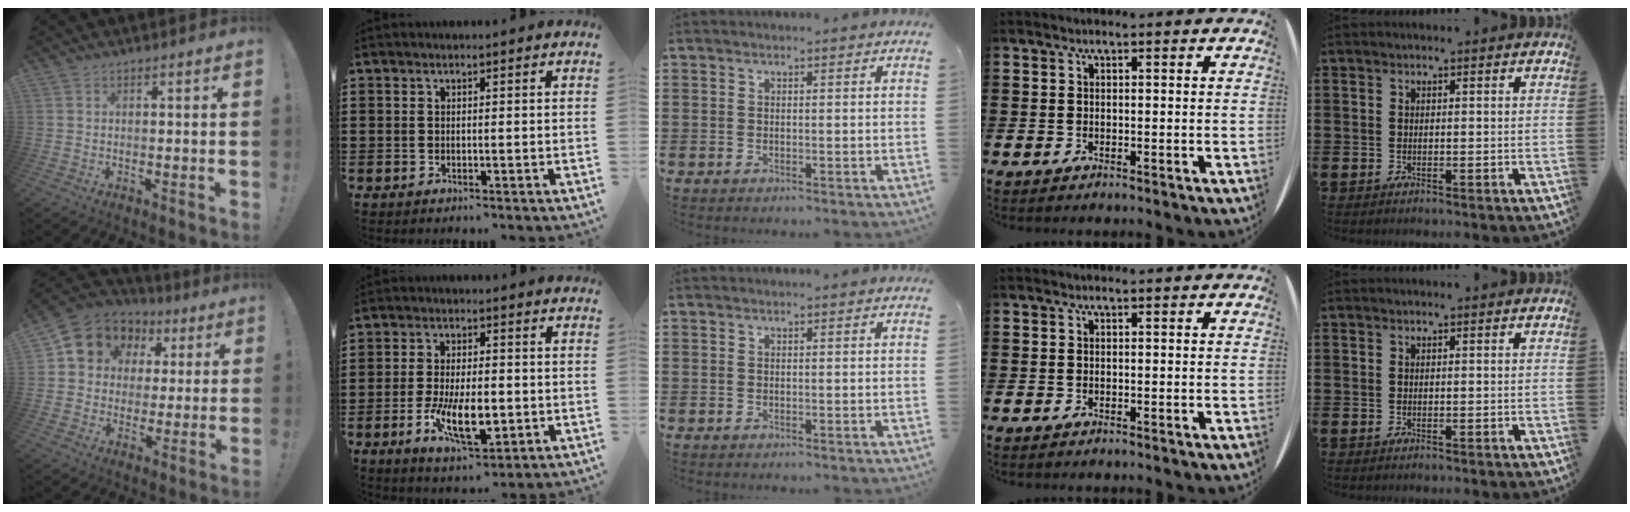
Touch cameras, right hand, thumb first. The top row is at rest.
{"thumb": {"total": 9.2, "force": [3.3, 8.1, 2.8], "torque": [-0.039, -0.023, 0.064]}, "index": {"total": 9.5, "force": [-2.6, 3.9, 8.3], "torque": [-0.161, -0.015, -0.043]}}